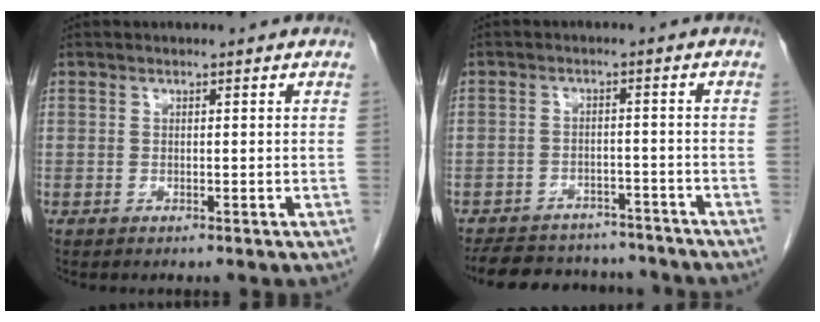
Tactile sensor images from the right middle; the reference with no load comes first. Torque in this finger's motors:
{"motor_torque": [1.11, -1.03, 0.29, 0.09]}